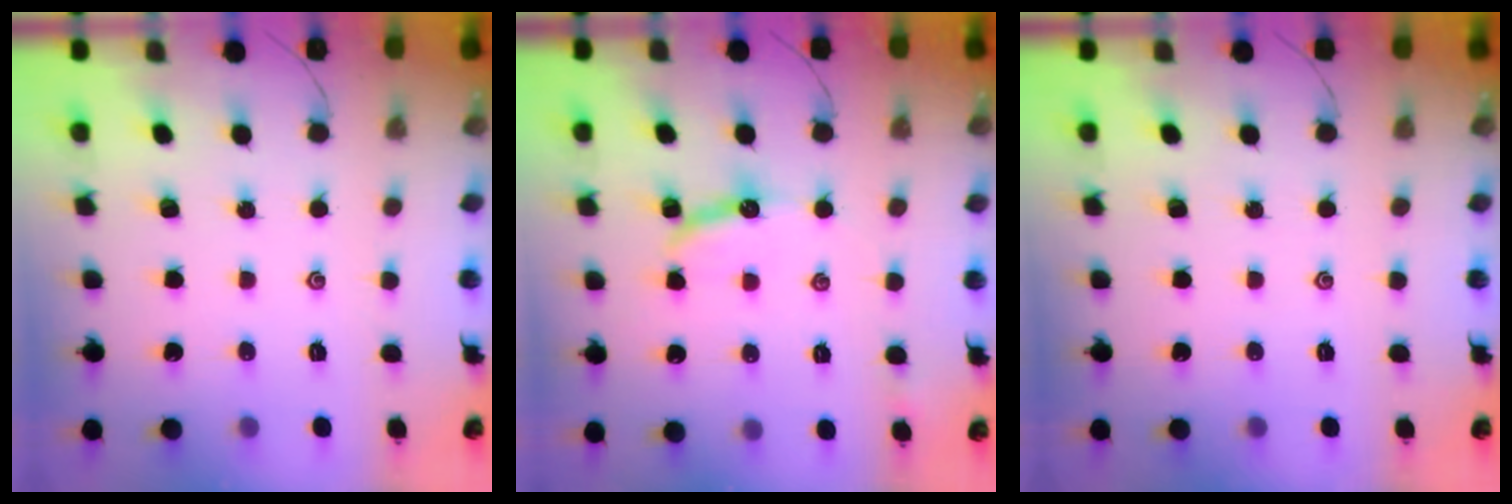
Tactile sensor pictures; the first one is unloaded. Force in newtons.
{"total": 9.4, "press": 9.4, "slide": 0.5}
{"total": 0.0}